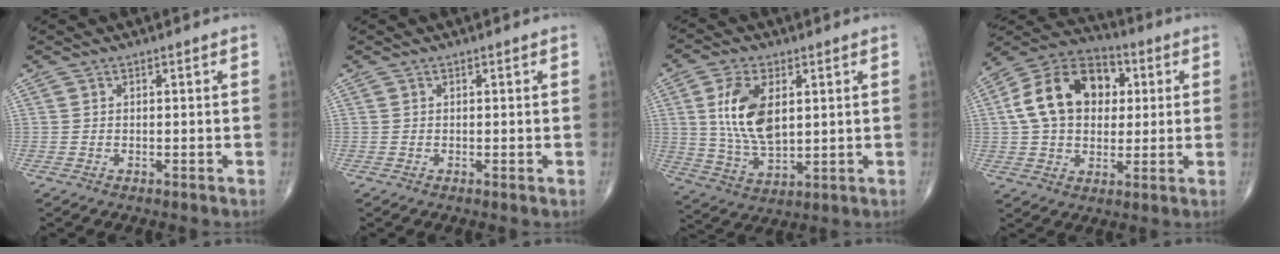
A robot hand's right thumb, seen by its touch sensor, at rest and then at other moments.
{"total": 0.0}
{"total": 12.8, "force": [2.8, 6.9, 10.4], "torque": [-0.191, -0.015, 0.059]}
{"total": 17.6, "force": [3.2, 12.4, 12.0], "torque": [-0.178, 0.016, 0.048]}